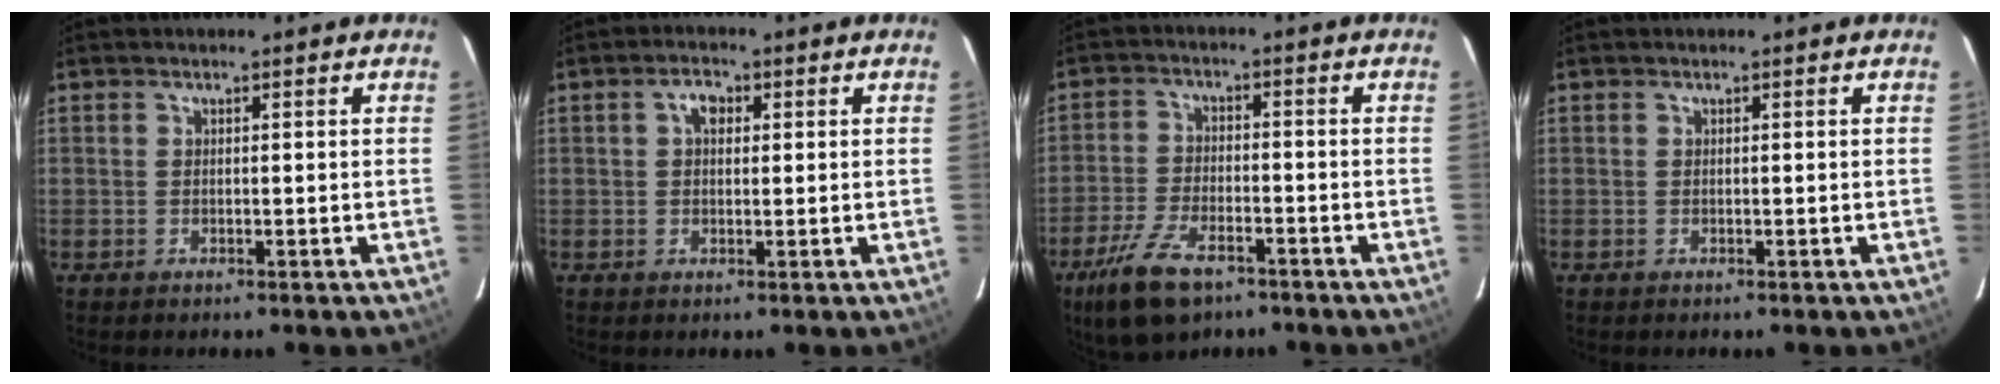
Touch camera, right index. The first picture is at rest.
{"total": 2.9, "force": [0.7, 1.9, 2.0], "torque": [-0.032, 0.011, 0.012]}
{"total": 10.7, "force": [-7.0, 4.7, 6.7], "torque": [-0.162, -0.016, -0.131]}
{"total": 0.0}